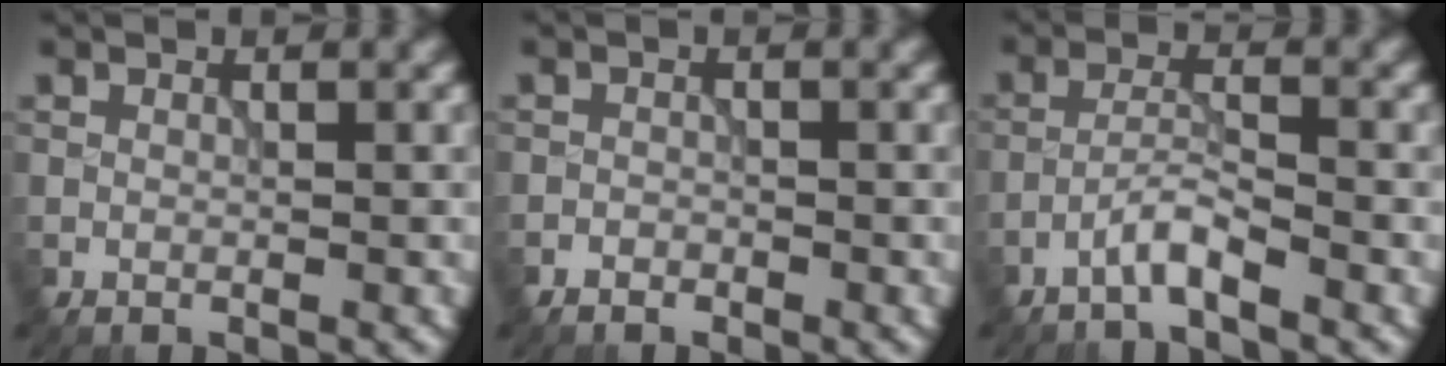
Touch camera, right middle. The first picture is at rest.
{"total": 0.9, "force": [-0.8, 0.5, 0.0], "torque": [0.005, 0.000, -0.015]}
{"total": 2.3, "force": [-1.7, 0.1, 1.5], "torque": [-0.028, 0.011, -0.041]}